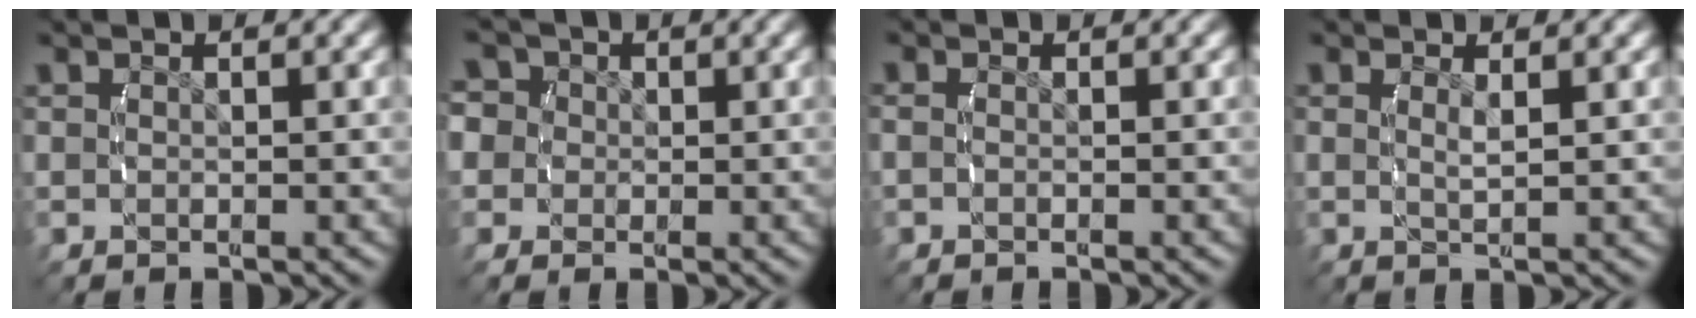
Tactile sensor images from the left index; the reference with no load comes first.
{"total": 7.7, "force": [0.6, 7.0, 3.0], "torque": [-0.084, -0.015, 0.002]}
{"total": 1.0, "force": [-0.4, 0.9, 0.4], "torque": [-0.020, -0.001, -0.013]}
{"total": 1.1, "force": [0.6, -0.1, 0.9], "torque": [-0.022, -0.006, 0.009]}